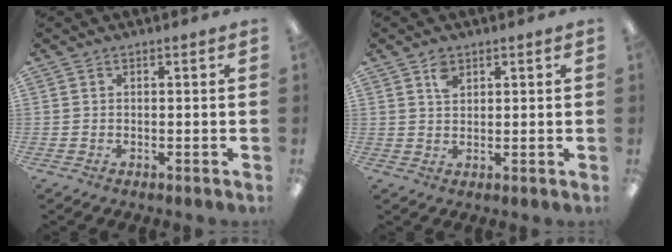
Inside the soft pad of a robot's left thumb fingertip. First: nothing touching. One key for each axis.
{"total": 3.4, "fx": 2.0, "fy": 2.2, "fz": 1.5, "tx": -0.018, "ty": -0.006, "tz": 0.035}